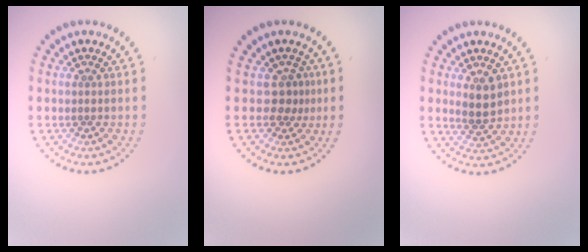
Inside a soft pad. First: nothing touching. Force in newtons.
{"total": 1.9, "press": 1.4, "slide": 1.3}
{"total": 2.6, "press": 2.5, "slide": 0.9}